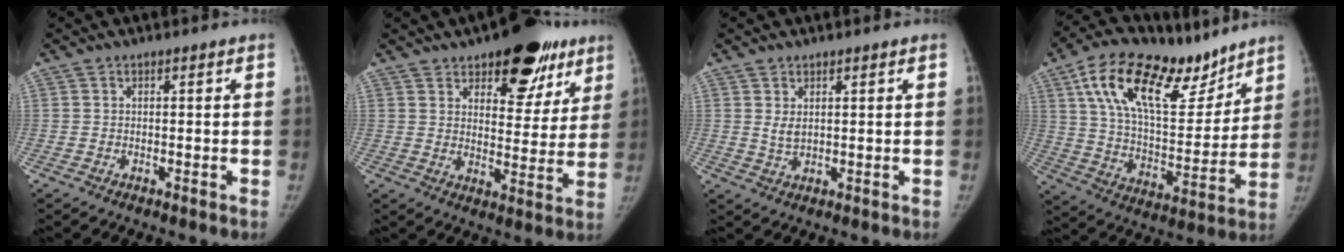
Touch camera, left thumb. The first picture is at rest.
{"total": 16.8, "force": [9.9, 8.6, 10.5], "torque": [-0.067, -0.037, 0.134]}
{"total": 2.4, "force": [0.8, 1.5, 1.7], "torque": [-0.022, -0.008, 0.020]}
{"total": 24.5, "force": [15.1, 11.0, 15.9], "torque": [-0.222, -0.042, 0.258]}